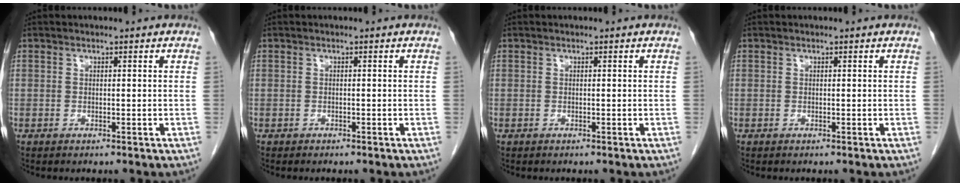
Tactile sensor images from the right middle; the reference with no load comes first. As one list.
[{"total": 0.0}, {"total": 0.0}, {"total": 0.0}]